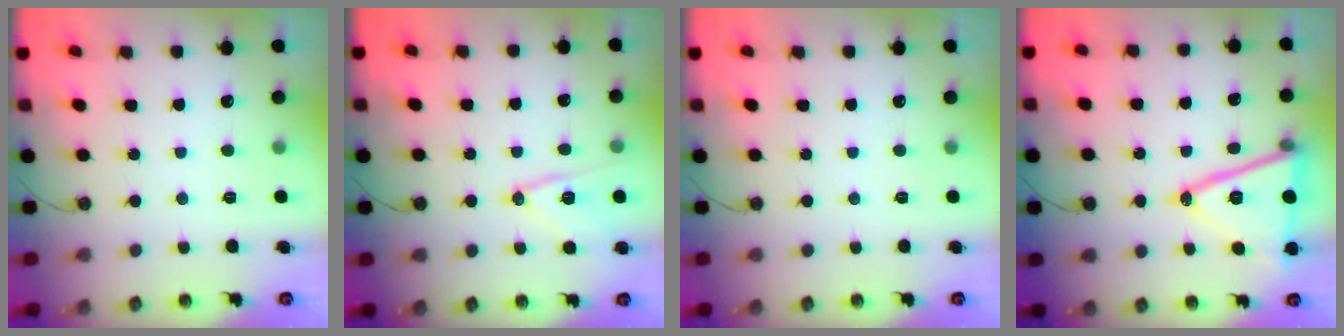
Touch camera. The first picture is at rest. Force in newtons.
{"total": 12.3, "press": 12.2, "slide": 1.3}
{"total": 0.0}
{"total": 17.8, "press": 17.4, "slide": 3.5}